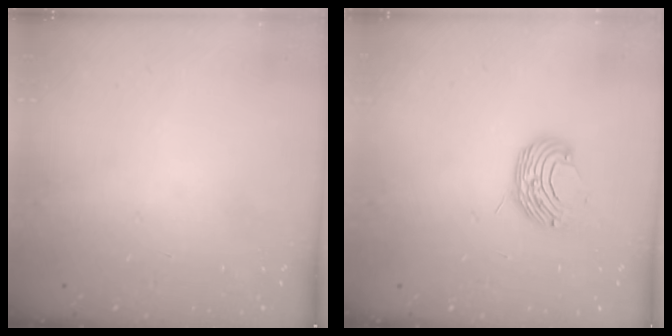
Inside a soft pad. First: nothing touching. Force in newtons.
{"total": 8.5, "press": 8.5, "slide": 0.6}